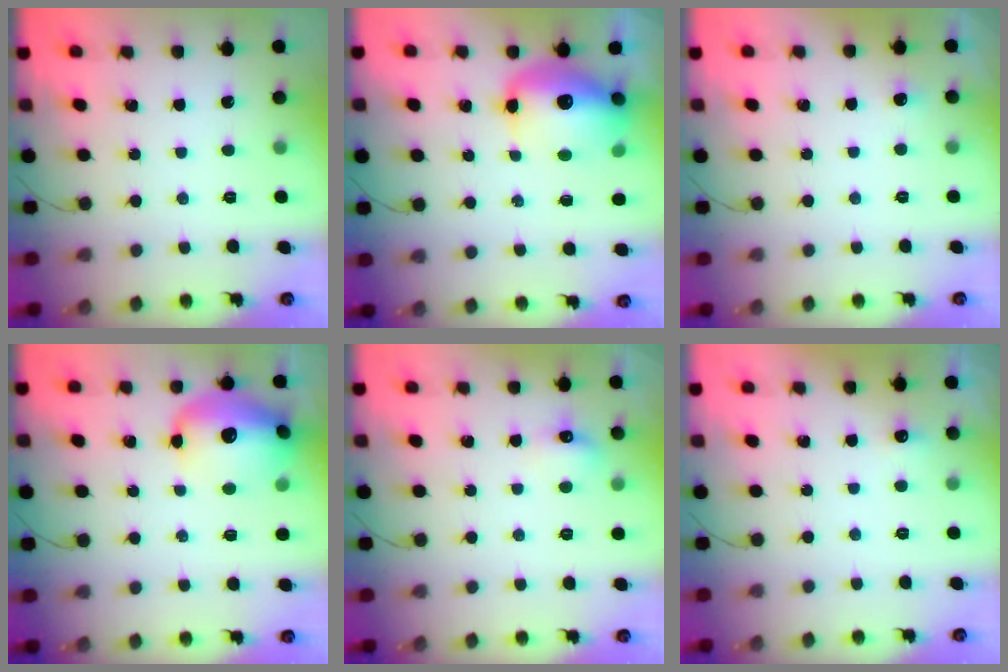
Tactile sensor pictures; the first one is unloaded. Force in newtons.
{"total": 15.6, "press": 15.1, "slide": 3.7}
{"total": 11.7, "press": 3.4, "slide": 11.2}
{"total": 17.4, "press": 15.7, "slide": 7.3}
{"total": 5.6, "press": 5.5, "slide": 1.4}
{"total": 9.3, "press": 3.6, "slide": 8.6}